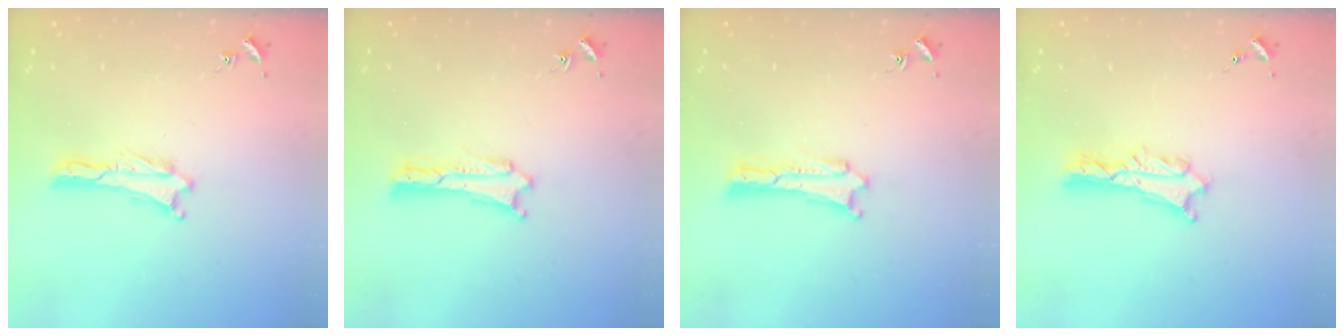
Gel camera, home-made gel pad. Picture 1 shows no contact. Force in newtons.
{"total": 0.0}
{"total": 0.0}
{"total": 2.7, "press": 2.6, "slide": 0.3}